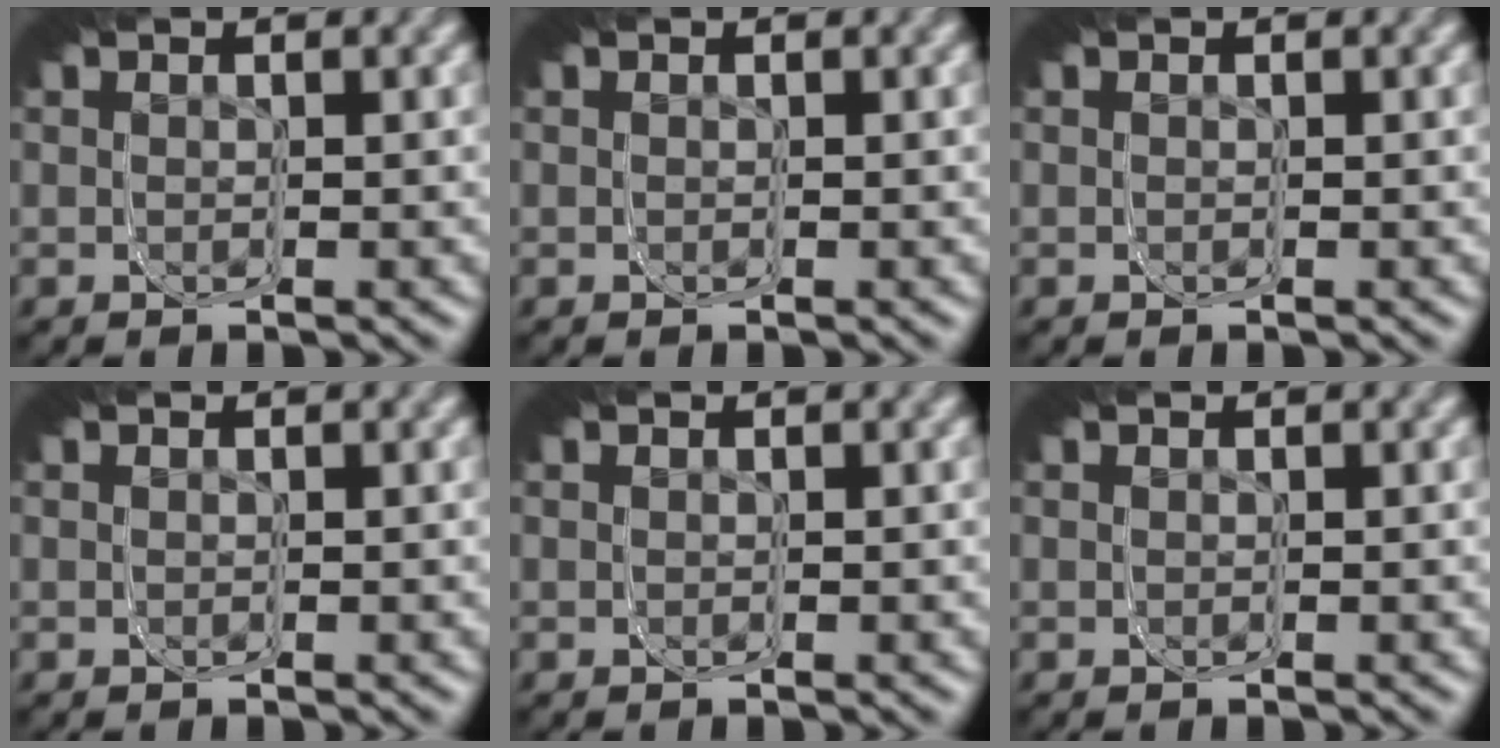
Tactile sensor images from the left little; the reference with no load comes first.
{"total": 0.0}
{"total": 0.0}
{"total": 0.0}
{"total": 0.0}
{"total": 0.0}